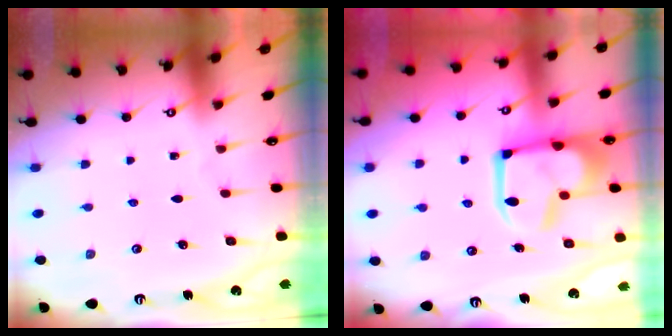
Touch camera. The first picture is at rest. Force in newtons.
{"total": 9.5, "press": 9.4, "slide": 1.6}